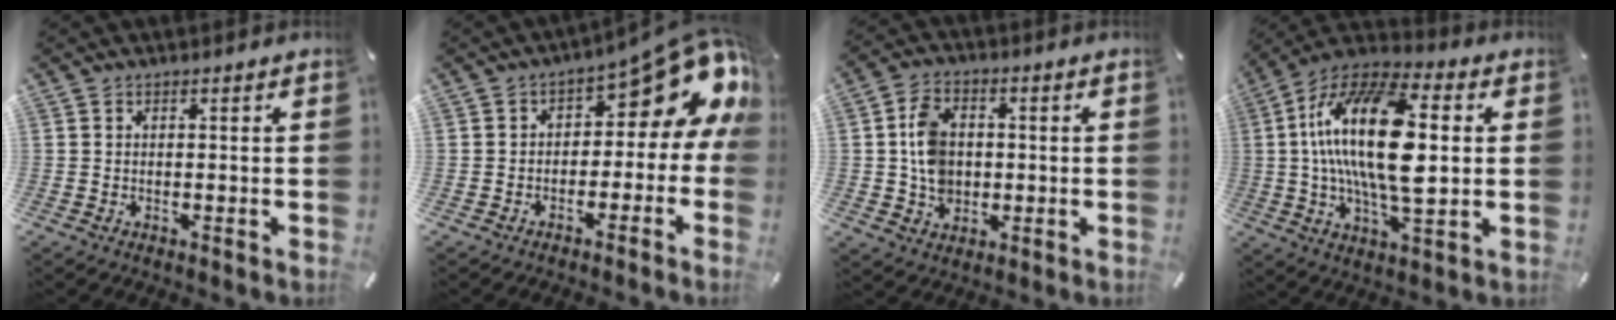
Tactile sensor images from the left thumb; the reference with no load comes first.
{"total": 12.1, "force": [6.2, 5.5, 8.8], "torque": [-0.110, -0.054, 0.099]}
{"total": 8.2, "force": [0.1, 6.7, 4.7], "torque": [-0.090, 0.009, 0.005]}
{"total": 22.7, "force": [2.9, 10.2, 20.1], "torque": [-0.409, -0.010, 0.037]}